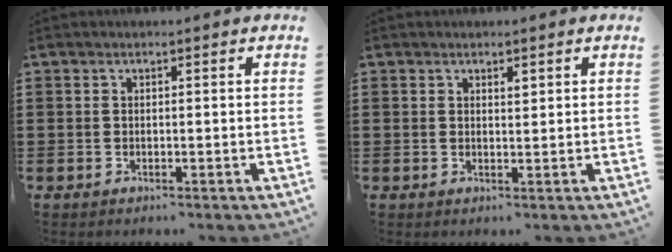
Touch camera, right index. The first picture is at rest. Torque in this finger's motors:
{"motor_torque": [0.46, -0.23, 0.00, 0.02]}